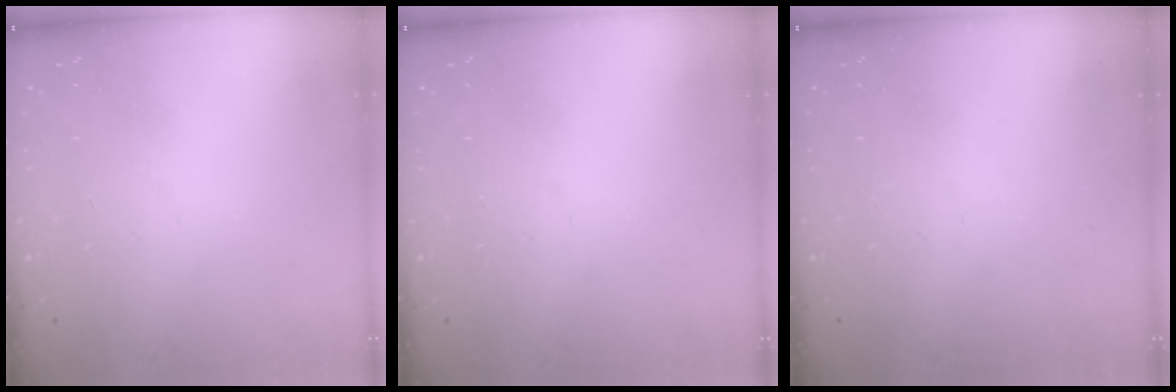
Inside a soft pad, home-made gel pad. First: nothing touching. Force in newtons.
{"total": 0.0}
{"total": 0.0}